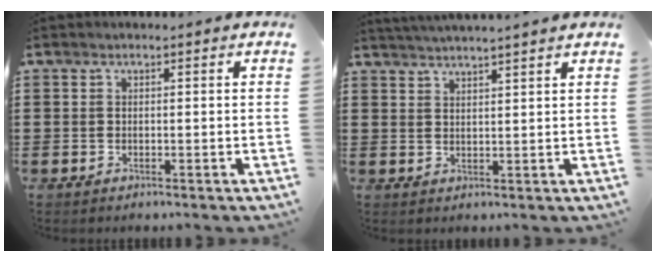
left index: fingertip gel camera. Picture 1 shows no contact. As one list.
[{"total": 2.5, "force": [2.4, -0.7, 0.2], "torque": [-0.009, -0.006, 0.045]}]